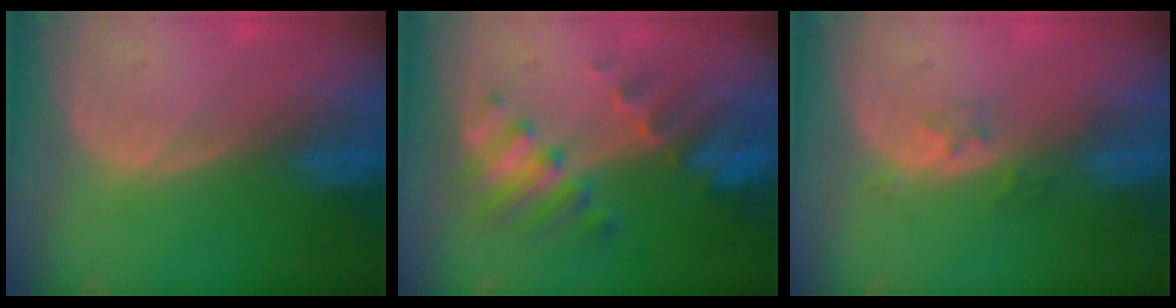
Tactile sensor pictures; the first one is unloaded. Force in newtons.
{"total": 7.9, "press": 7.0, "slide": 3.7}
{"total": 2.1, "press": 1.8, "slide": 1.2}